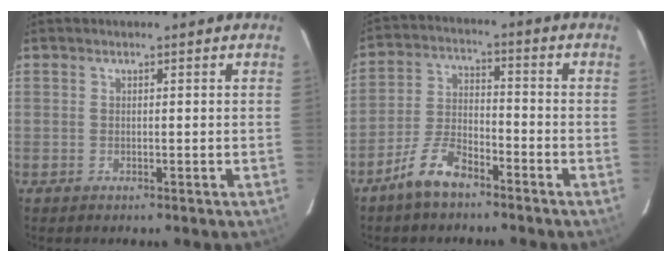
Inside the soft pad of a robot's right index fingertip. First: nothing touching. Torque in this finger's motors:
{"motor_torque": [0.79, -0.74, 0.11, -0.01]}